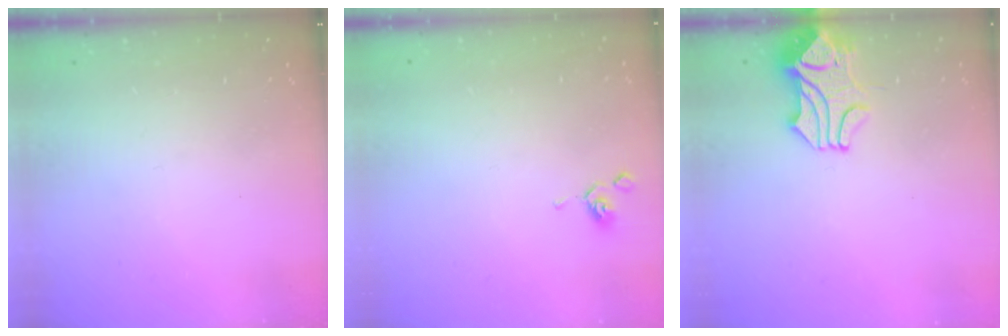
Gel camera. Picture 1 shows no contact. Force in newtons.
{"total": 0.8, "press": 0.8, "slide": 0.2}
{"total": 2.3, "press": 2.0, "slide": 1.1}